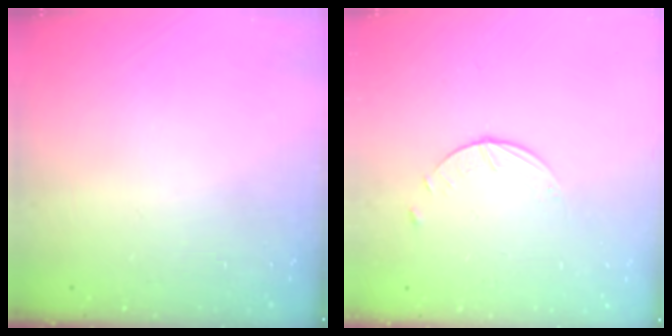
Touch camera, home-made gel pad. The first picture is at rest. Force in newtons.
{"total": 0.9, "press": 0.9, "slide": 0.1}